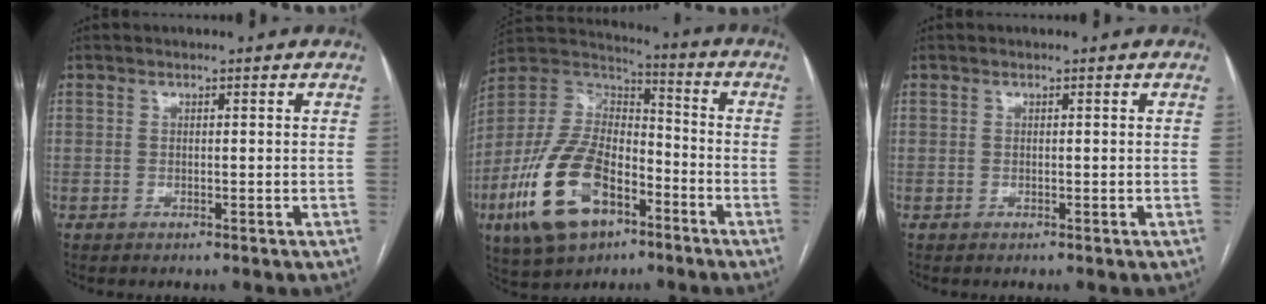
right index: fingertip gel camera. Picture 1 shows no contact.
{"total": 19.1, "force": [-8.7, 9.8, 13.9], "torque": [-0.288, 0.005, -0.155]}
{"total": 0.0}